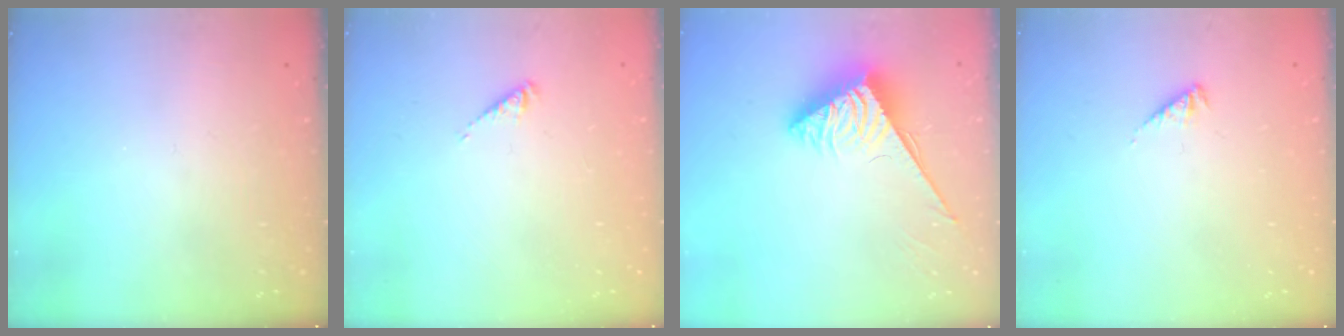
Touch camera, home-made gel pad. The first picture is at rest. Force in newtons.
{"total": 1.1, "press": 1.0, "slide": 0.3}
{"total": 3.8, "press": 3.8, "slide": 0.4}
{"total": 1.9, "press": 1.9, "slide": 0.4}